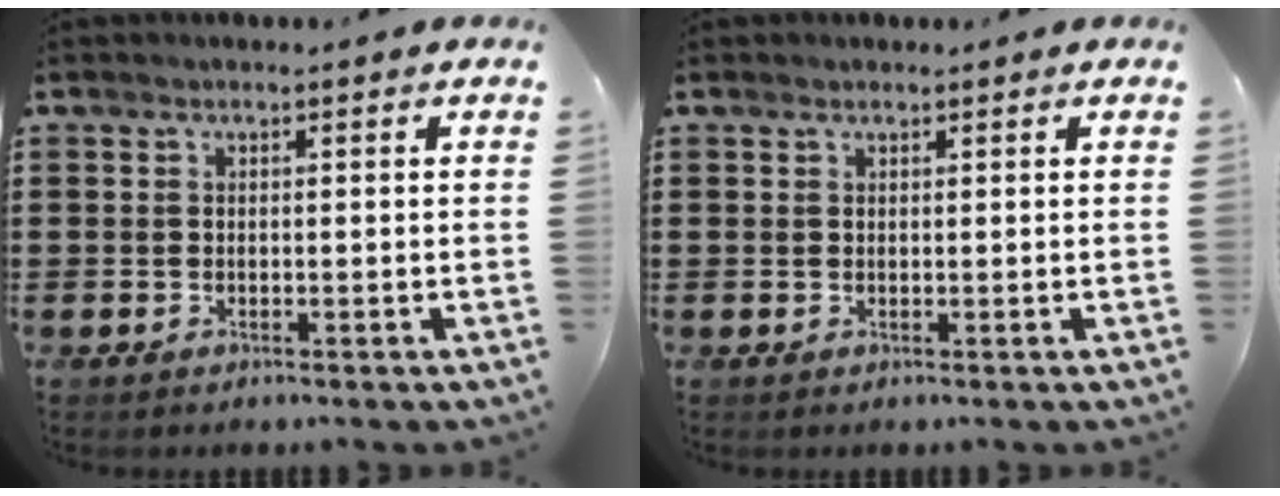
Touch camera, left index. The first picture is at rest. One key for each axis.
{"total": 0.5, "fx": 0.5, "fy": 0.2, "fz": 0.0, "tx": -0.002, "ty": 0.002, "tz": 0.010}